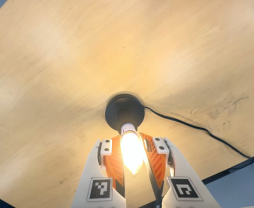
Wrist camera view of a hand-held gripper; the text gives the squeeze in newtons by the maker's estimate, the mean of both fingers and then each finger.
{"total": 14.9, "left": 14.7, "right": 15.0}